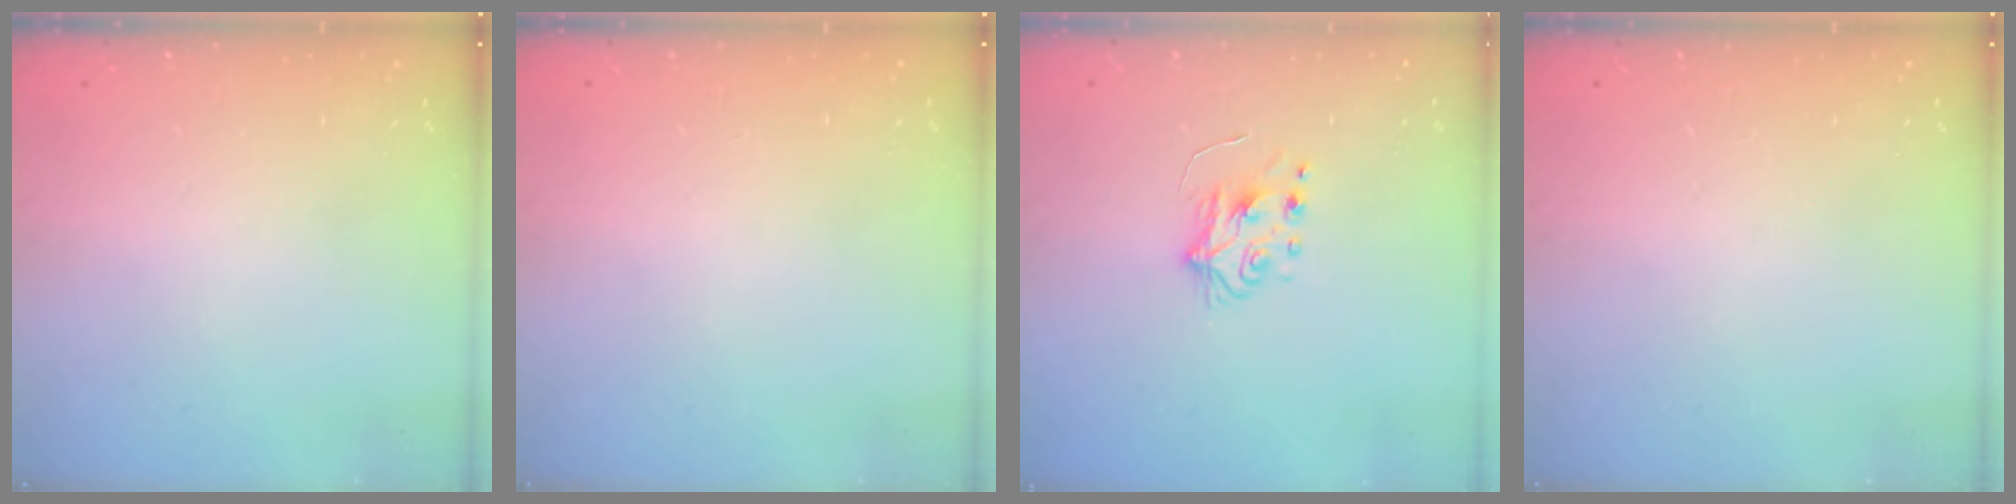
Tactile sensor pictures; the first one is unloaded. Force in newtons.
{"total": 0.0}
{"total": 5.9, "press": 5.8, "slide": 0.7}
{"total": 0.0}